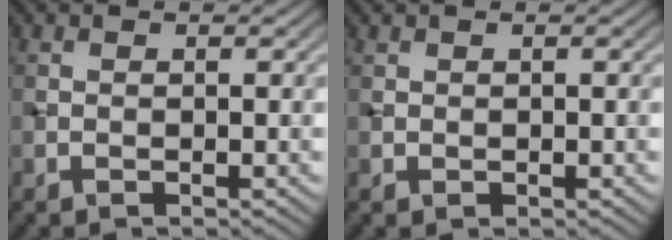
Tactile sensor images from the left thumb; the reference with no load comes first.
{"total": 0.7, "force": [0.4, 0.5, 0.1], "torque": [-0.003, 0.000, 0.012]}